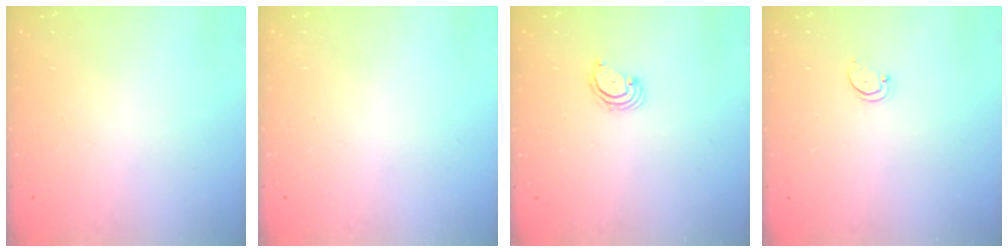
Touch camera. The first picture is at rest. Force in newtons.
{"total": 0.0}
{"total": 2.6, "press": 2.6, "slide": 0.3}
{"total": 1.6, "press": 1.6, "slide": 0.4}